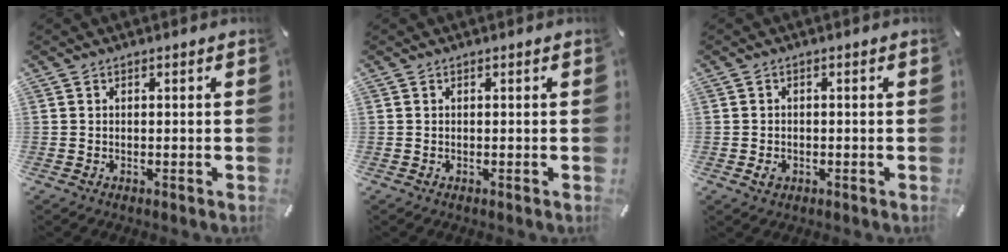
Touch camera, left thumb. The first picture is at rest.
{"total": 0.0}
{"total": 2.0, "force": [-0.7, 1.6, 1.0], "torque": [-0.016, 0.004, -0.013]}